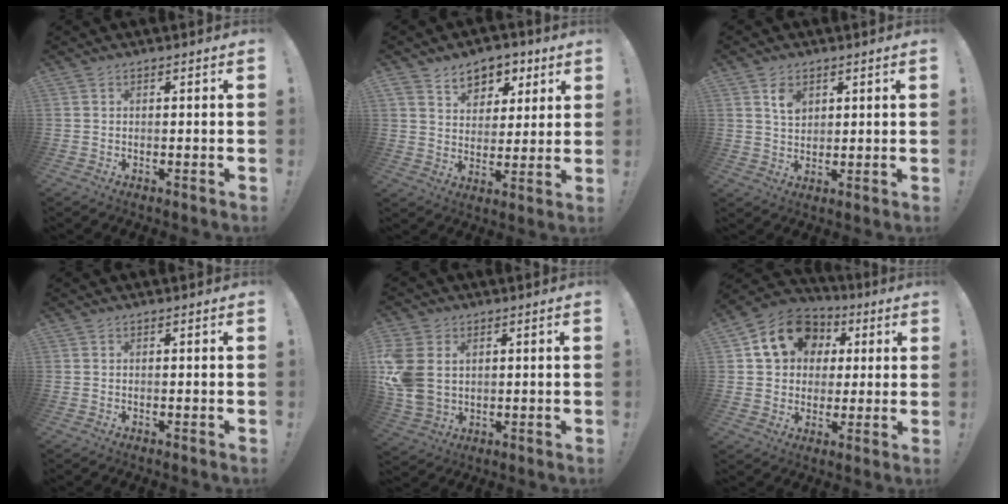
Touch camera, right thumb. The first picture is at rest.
{"total": 8.9, "force": [5.3, 6.6, 2.6], "torque": [-0.032, -0.036, 0.101]}
{"total": 5.2, "force": [2.8, 3.5, 2.7], "torque": [-0.032, -0.014, 0.050]}
{"total": 0.0}
{"total": 10.5, "force": [2.7, 8.0, 6.2], "torque": [-0.121, -0.011, 0.054]}
{"total": 15.8, "force": [5.5, 12.7, 7.7], "torque": [-0.104, -0.013, 0.108]}